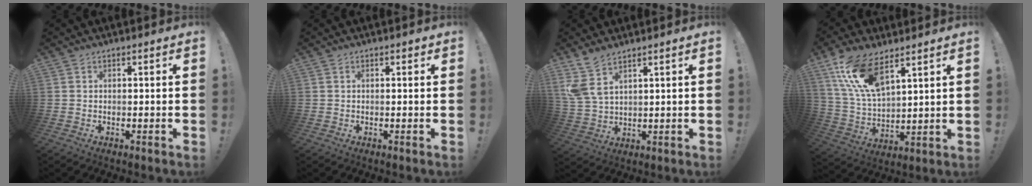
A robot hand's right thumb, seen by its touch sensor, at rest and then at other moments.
{"total": 0.6, "force": [0.2, 0.5, 0.2], "torque": [-0.004, 0.002, 0.004]}
{"total": 7.2, "force": [5.2, 2.8, 4.2], "torque": [-0.092, -0.023, 0.100]}
{"total": 14.6, "force": [9.6, 5.5, 9.5], "torque": [-0.196, -0.048, 0.179]}